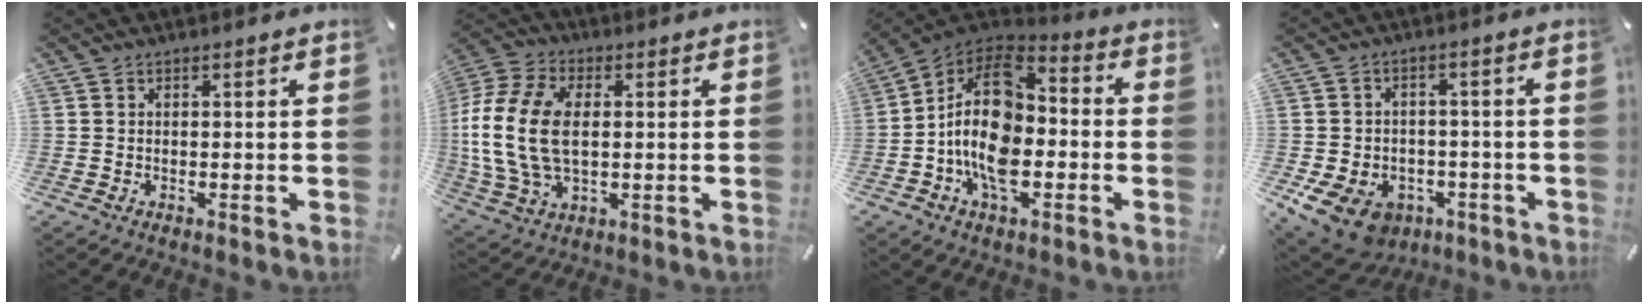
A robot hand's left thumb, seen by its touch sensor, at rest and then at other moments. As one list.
[{"total": 15.9, "force": [0.6, 10.4, 12.1], "torque": [-0.279, 0.001, 0.009]}, {"total": 17.7, "force": [-3.4, 11.4, 13.1], "torque": [-0.254, 0.016, -0.064]}, {"total": 10.8, "force": [-5.9, 7.6, 4.9], "torque": [-0.104, 0.040, -0.102]}]